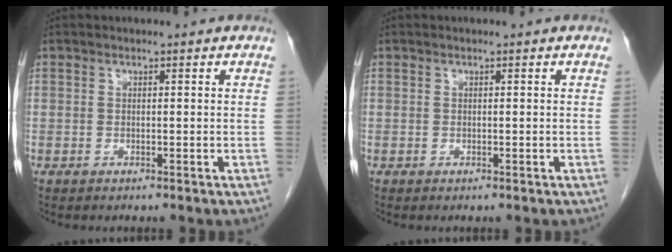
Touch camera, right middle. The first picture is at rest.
{"total": 0.0}